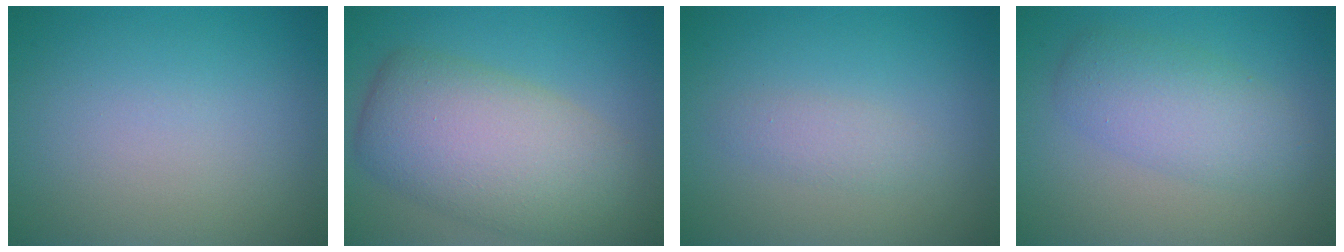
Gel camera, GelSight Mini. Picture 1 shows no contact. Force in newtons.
{"total": 9.0, "press": 9.0, "slide": 0.7}
{"total": 1.4, "press": 1.4, "slide": 0.1}
{"total": 4.1, "press": 4.1, "slide": 0.1}